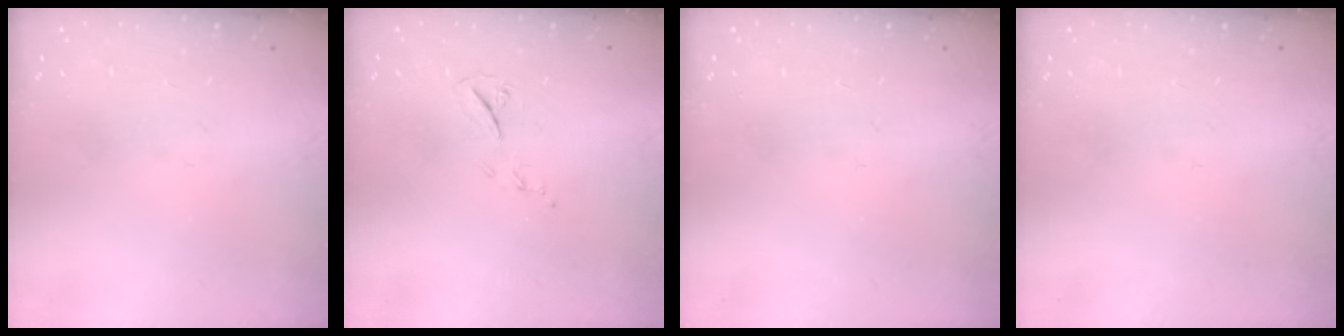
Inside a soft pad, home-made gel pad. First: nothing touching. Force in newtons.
{"total": 6.2, "press": 6.2, "slide": 0.7}
{"total": 0.0}
{"total": 0.0}